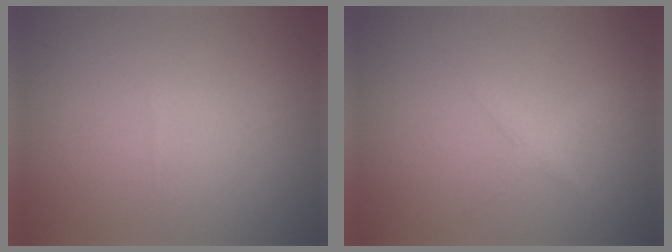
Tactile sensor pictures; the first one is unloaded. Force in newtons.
{"total": 1.1, "press": 1.1, "slide": 0.1}